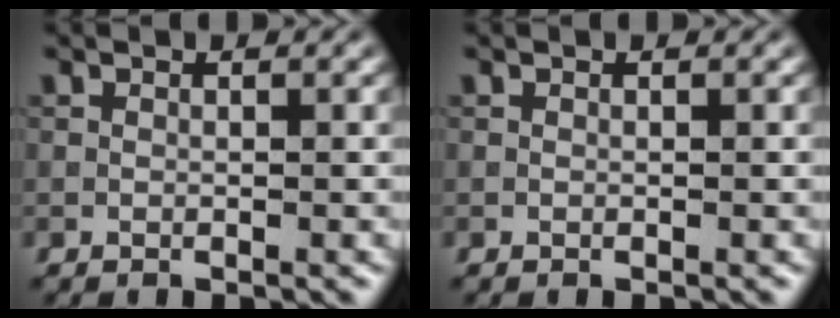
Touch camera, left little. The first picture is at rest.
{"total": 0.0}